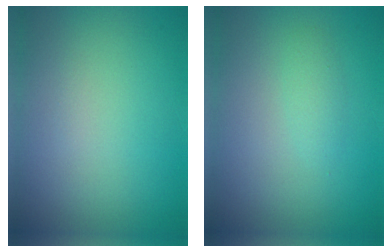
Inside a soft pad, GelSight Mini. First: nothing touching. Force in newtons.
{"total": 1.1, "press": 1.0, "slide": 0.1}